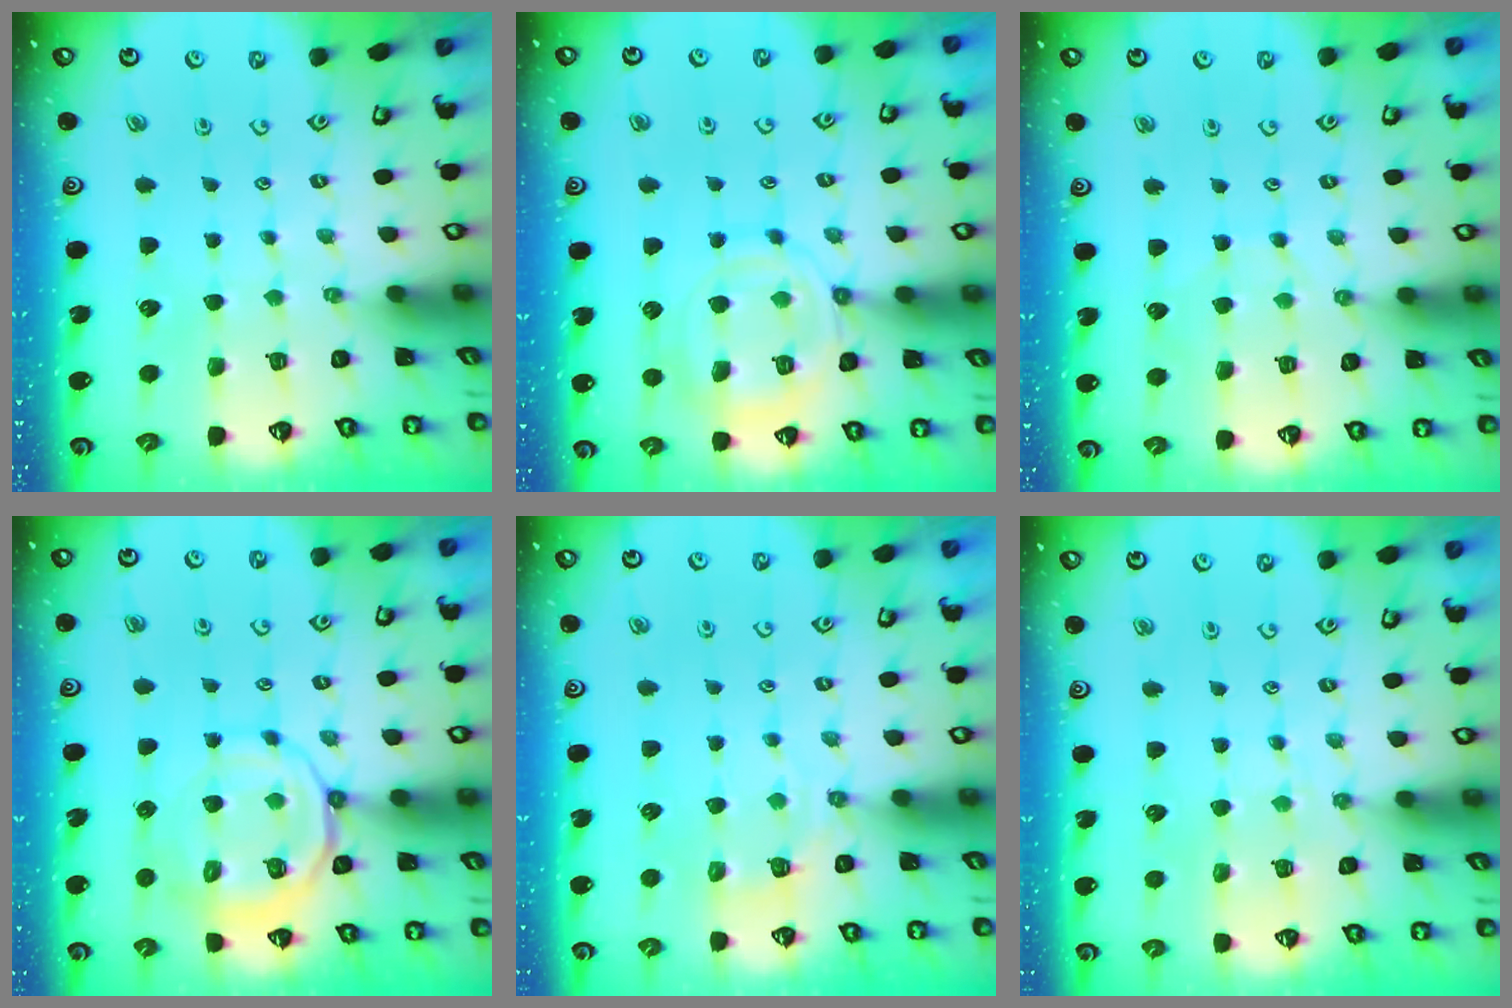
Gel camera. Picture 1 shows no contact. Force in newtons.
{"total": 12.3, "press": 12.3, "slide": 1.1}
{"total": 5.2, "press": 5.2, "slide": 0.5}
{"total": 12.4, "press": 12.3, "slide": 1.8}
{"total": 3.9, "press": 3.6, "slide": 1.5}
{"total": 5.9, "press": 5.8, "slide": 0.8}